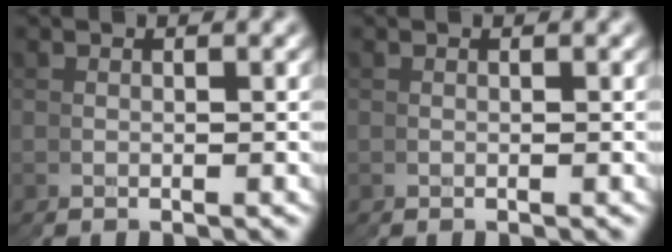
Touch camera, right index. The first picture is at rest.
{"total": 0.0}